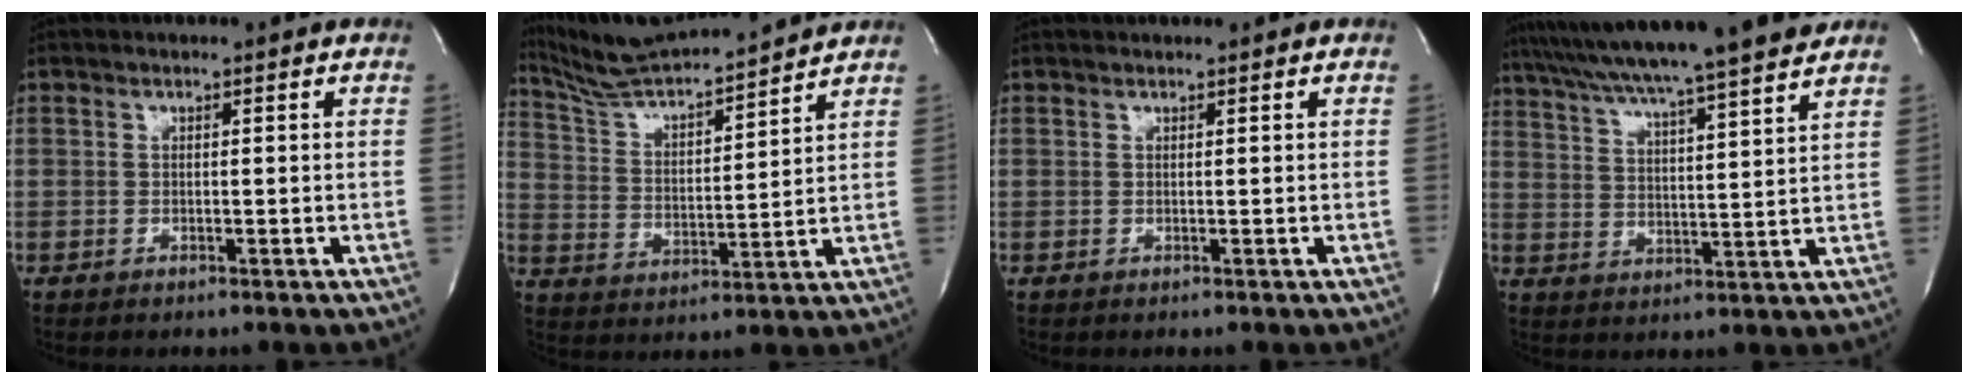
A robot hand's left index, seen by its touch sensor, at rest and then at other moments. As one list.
[{"total": 15.3, "force": [14.5, 0.0, 4.9], "torque": [-0.101, 0.012, 0.248]}, {"total": 0.6, "force": [0.5, -0.1, 0.3], "torque": [-0.006, 0.013, 0.011]}, {"total": 19.7, "force": [17.1, -0.9, 9.8], "torque": [-0.170, 0.007, 0.251]}]